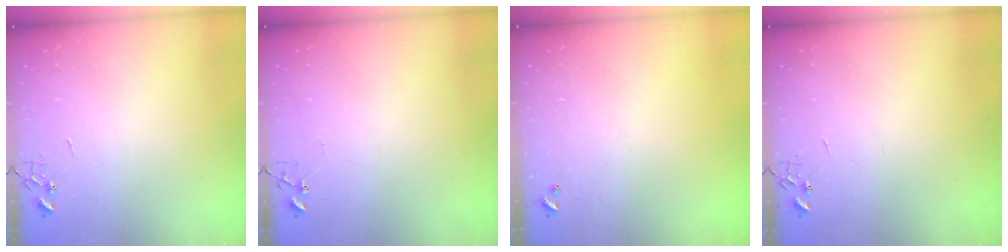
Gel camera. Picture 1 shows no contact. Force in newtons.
{"total": 3.9, "press": 3.9, "slide": 0.3}
{"total": 0.0}
{"total": 0.0}